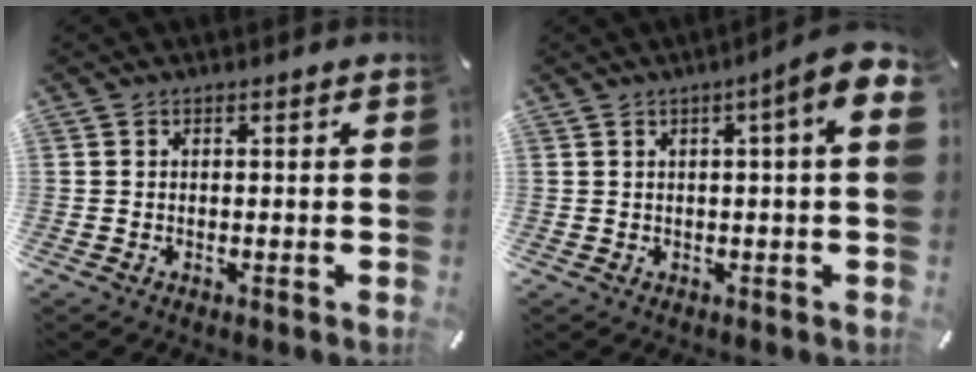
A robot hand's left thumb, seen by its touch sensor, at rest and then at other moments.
{"total": 7.2, "force": [2.4, 1.0, 6.7], "torque": [-0.101, -0.013, 0.037]}